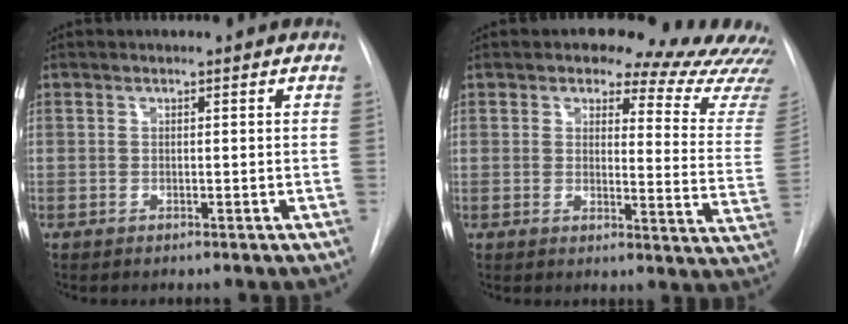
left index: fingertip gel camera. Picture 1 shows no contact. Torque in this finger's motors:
{"motor_torque": [1.02, -1.12, 0.37, 0.01]}